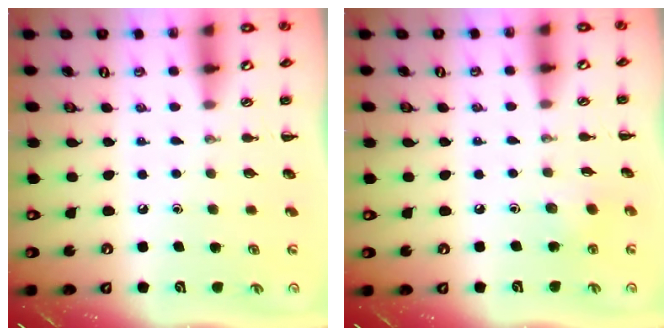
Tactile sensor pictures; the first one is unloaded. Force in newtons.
{"total": 2.6, "press": 2.5, "slide": 0.9}